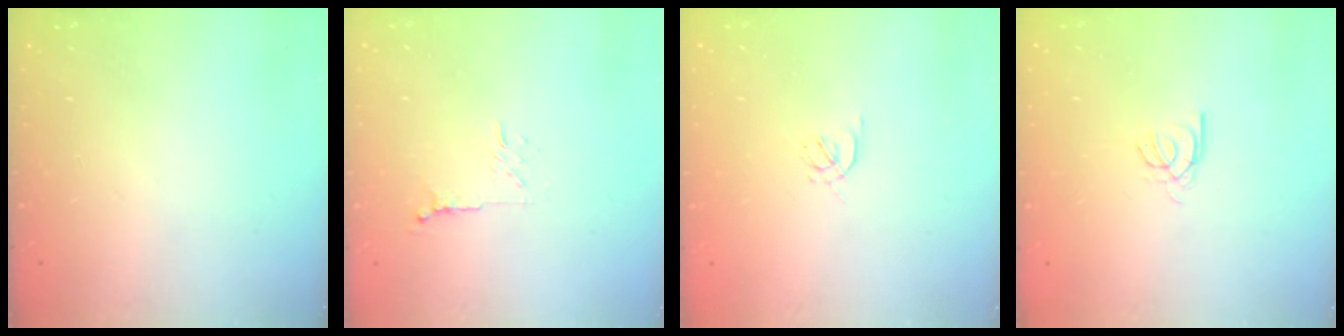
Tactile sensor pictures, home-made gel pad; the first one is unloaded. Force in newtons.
{"total": 5.4, "press": 5.3, "slide": 0.7}
{"total": 1.6, "press": 1.6, "slide": 0.4}
{"total": 2.2, "press": 2.2, "slide": 0.2}